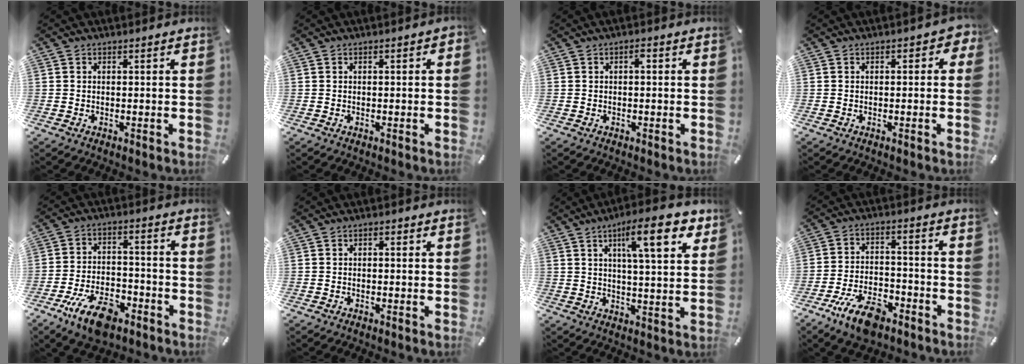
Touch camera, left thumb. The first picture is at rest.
{"total": 0.7, "force": [-0.2, 0.3, 0.6], "torque": [-0.009, 0.002, -0.004]}
{"total": 1.6, "force": [0.1, 0.6, 1.5], "torque": [-0.030, 0.006, 0.000]}
{"total": 2.1, "force": [-0.4, 1.2, 1.6], "torque": [-0.022, 0.005, -0.010]}
{"total": 11.1, "force": [-6.7, 5.5, 6.9], "torque": [-0.133, 0.038, -0.120]}
{"total": 0.9, "force": [0.0, 0.6, 0.7], "torque": [-0.013, 0.005, -0.001]}
{"total": 14.3, "force": [7.1, 3.8, 11.8], "torque": [-0.172, -0.025, 0.105]}
{"total": 10.7, "force": [-6.9, 5.0, 6.5], "torque": [-0.126, 0.039, -0.126]}